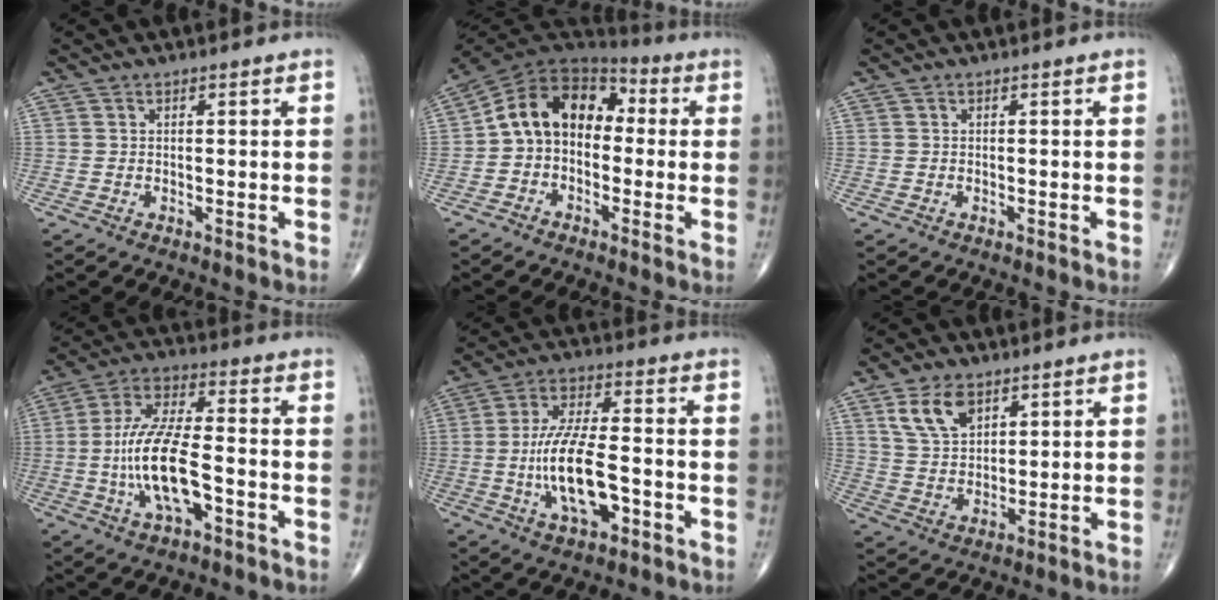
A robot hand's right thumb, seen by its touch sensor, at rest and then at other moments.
{"total": 12.9, "force": [-0.4, 9.6, 8.6], "torque": [-0.117, 0.049, -0.025]}
{"total": 0.0}
{"total": 14.5, "force": [-3.6, 5.6, 12.8], "torque": [-0.255, 0.028, -0.068]}
{"total": 13.8, "force": [-3.4, 5.6, 12.1], "torque": [-0.227, 0.020, -0.060]}
{"total": 8.1, "force": [4.3, 4.9, 4.8], "torque": [-0.073, -0.019, 0.087]}